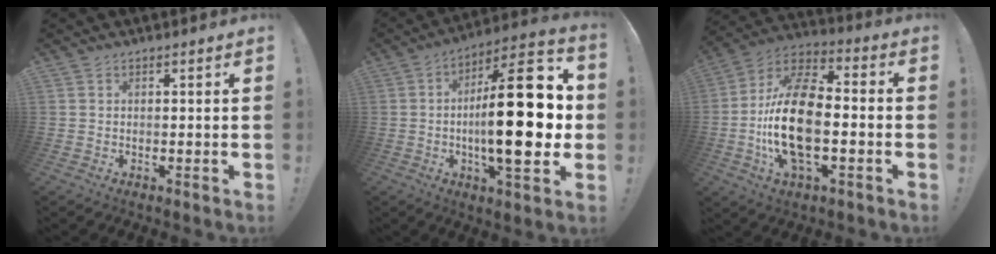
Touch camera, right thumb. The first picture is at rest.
{"total": 25.7, "force": [-1.0, 8.1, 24.4], "torque": [-0.391, 0.001, -0.020]}
{"total": 21.0, "force": [-3.2, 10.5, 18.0], "torque": [-0.348, 0.011, -0.055]}